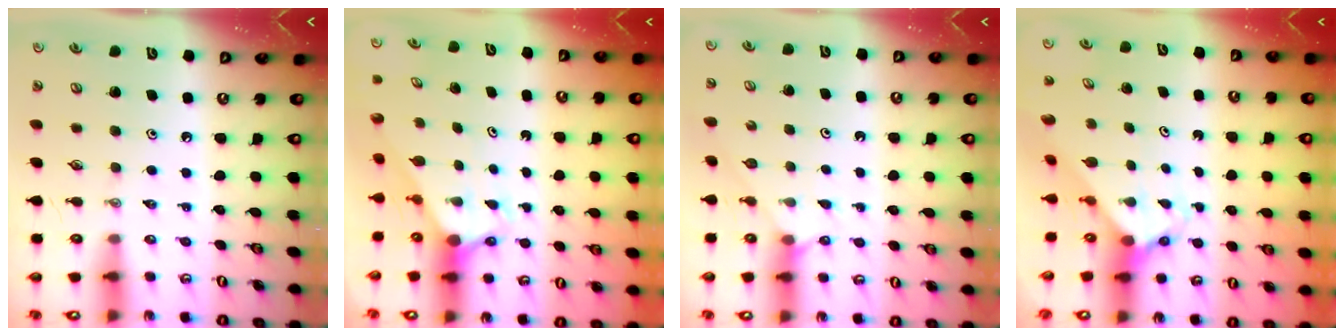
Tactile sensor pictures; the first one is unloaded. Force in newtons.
{"total": 2.8, "press": 2.8, "slide": 0.0}
{"total": 3.2, "press": 3.2, "slide": 0.4}
{"total": 3.4, "press": 3.4, "slide": 0.3}